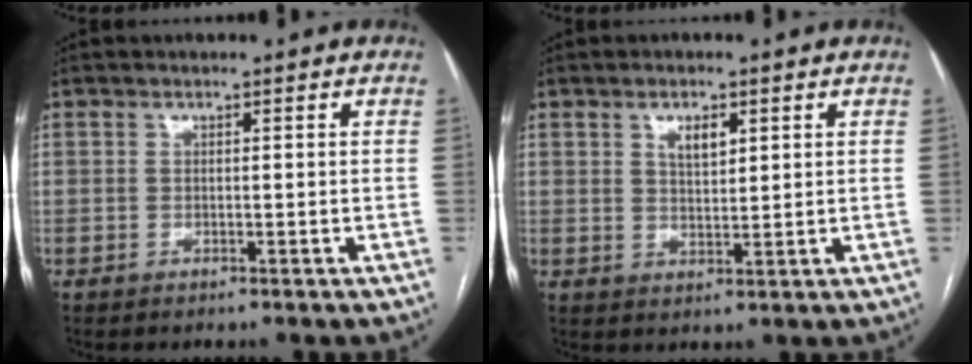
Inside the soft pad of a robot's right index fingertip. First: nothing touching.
{"total": 3.6, "force": [1.6, 1.6, 2.8], "torque": [-0.049, 0.000, 0.029]}